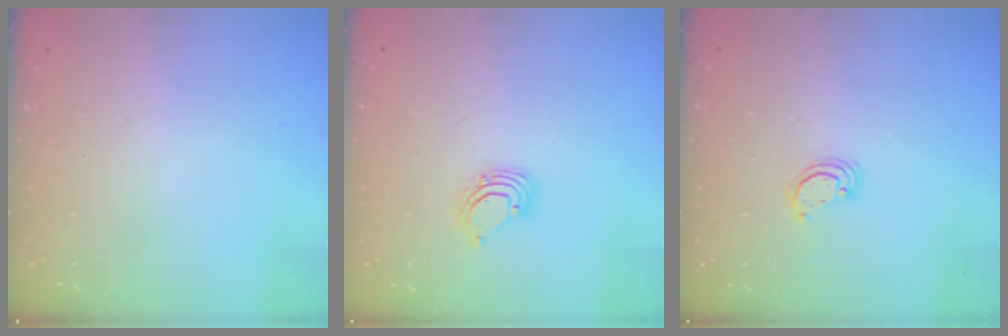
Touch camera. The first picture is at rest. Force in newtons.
{"total": 3.1, "press": 3.1, "slide": 0.2}
{"total": 2.8, "press": 2.8, "slide": 0.2}